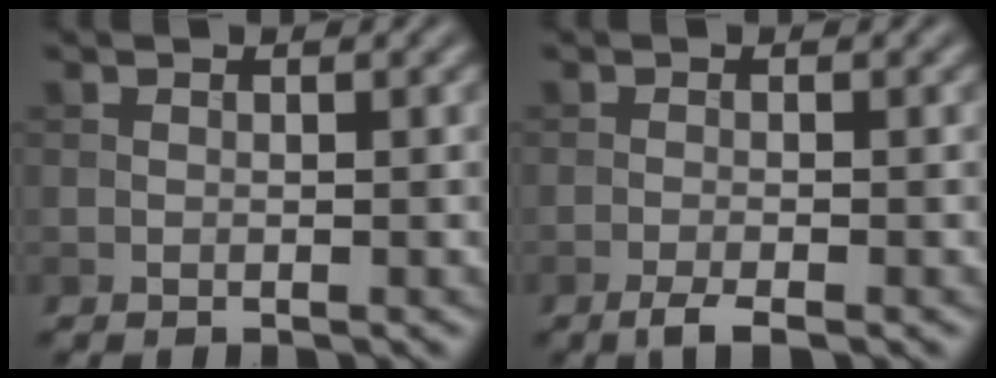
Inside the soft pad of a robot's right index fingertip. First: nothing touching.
{"total": 2.0, "force": [-1.3, 0.3, 1.5], "torque": [-0.029, -0.001, -0.029]}